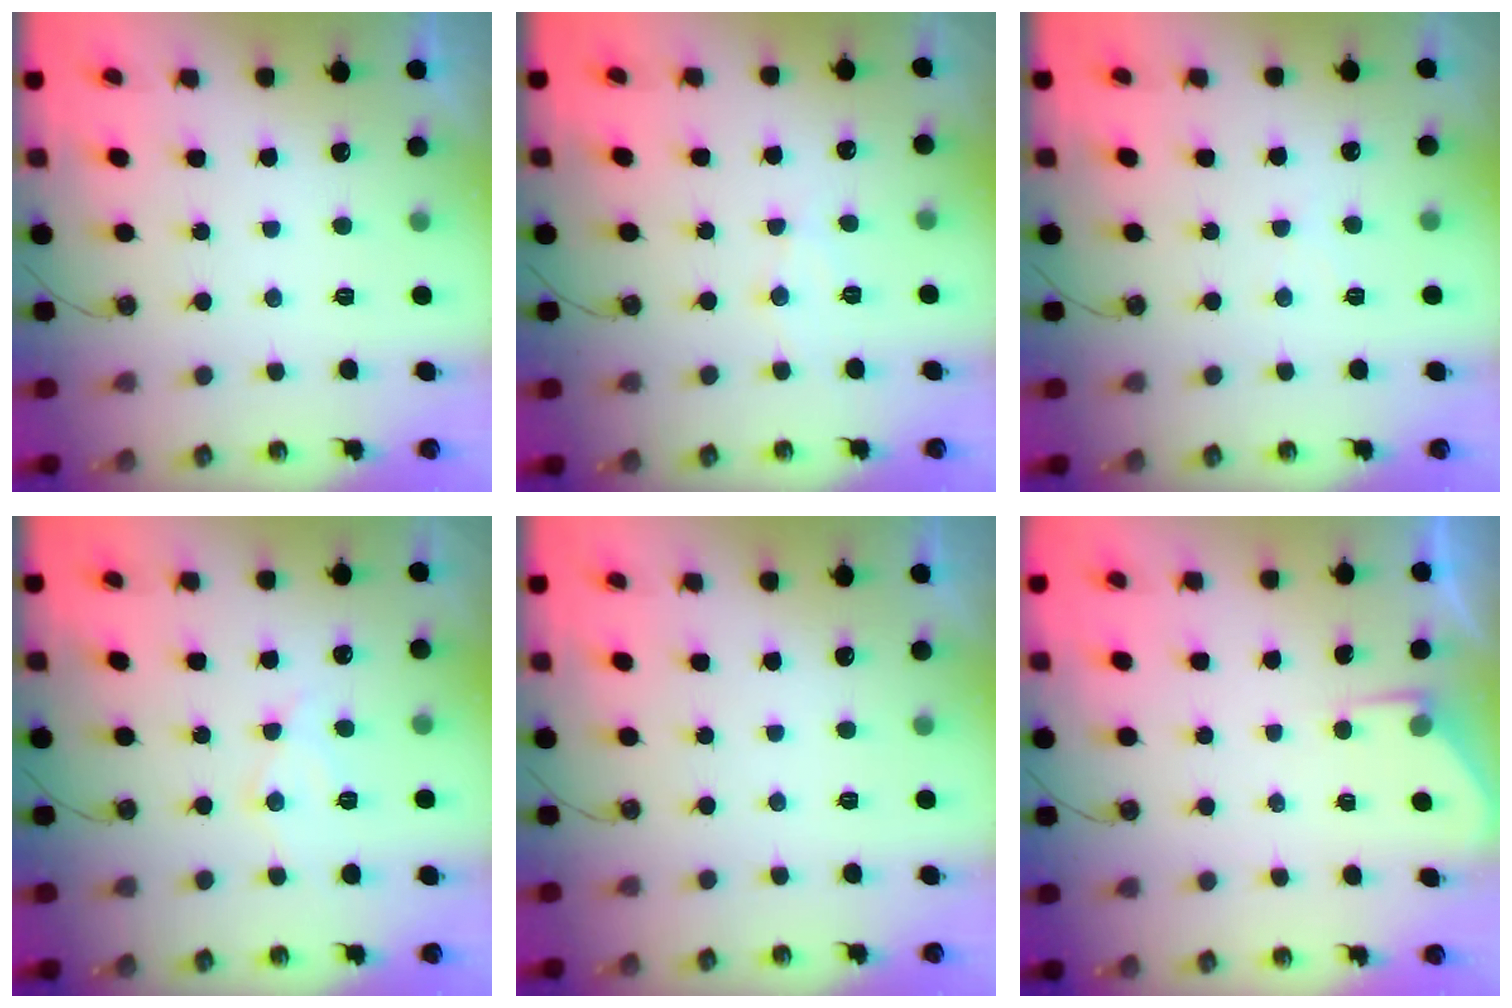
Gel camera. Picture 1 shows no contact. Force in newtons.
{"total": 5.9, "press": 5.9, "slide": 0.2}
{"total": 3.9, "press": 3.9, "slide": 0.7}
{"total": 9.5, "press": 9.5, "slide": 0.7}
{"total": 0.0}
{"total": 2.9, "press": 2.9, "slide": 0.5}